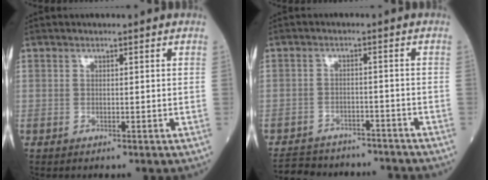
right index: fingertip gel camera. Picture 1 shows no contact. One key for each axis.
{"total": 13.2, "fx": -12.2, "fy": 4.3, "fz": 2.9, "tx": -0.062, "ty": 0.011, "tz": -0.159}